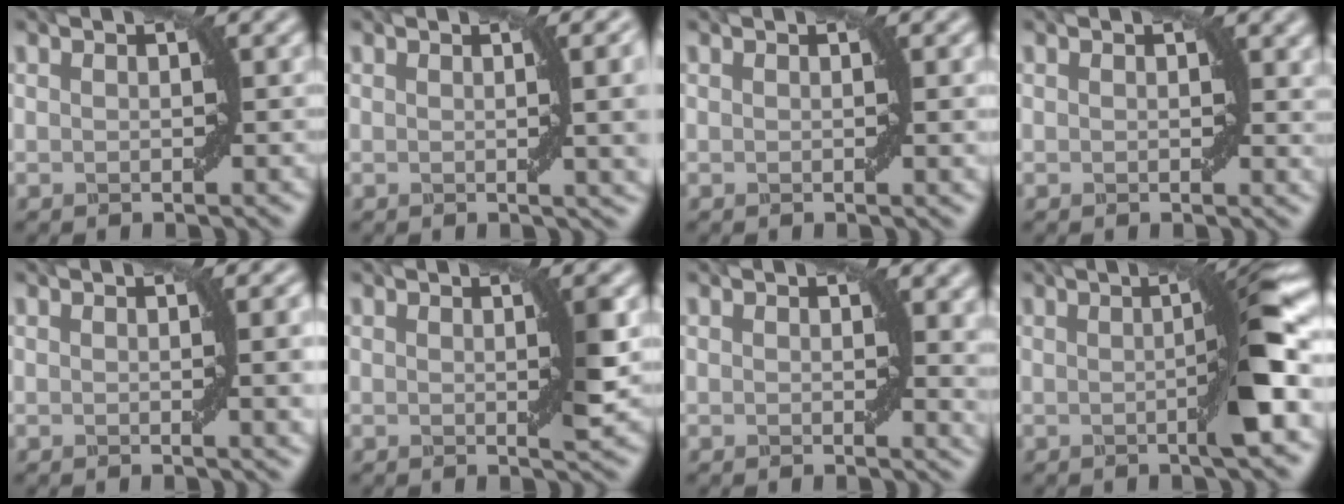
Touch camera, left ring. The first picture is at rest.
{"total": 5.9, "force": [0.8, 1.8, 5.5], "torque": [-0.048, 0.004, 0.013]}
{"total": 1.0, "force": [0.2, 0.0, 1.0], "torque": [-0.012, -0.001, 0.003]}
{"total": 1.4, "force": [0.6, 0.9, 1.0], "torque": [-0.006, -0.005, 0.008]}
{"total": 3.7, "force": [0.3, 0.9, 3.6], "torque": [-0.038, 0.003, 0.004]}
{"total": 2.2, "force": [0.3, 0.2, 2.1], "torque": [-0.029, -0.004, 0.004]}
{"total": 2.8, "force": [1.0, 1.1, 2.3], "torque": [-0.019, -0.005, 0.015]}
{"total": 5.5, "force": [-0.3, 0.6, 5.4], "torque": [-0.074, 0.008, -0.009]}